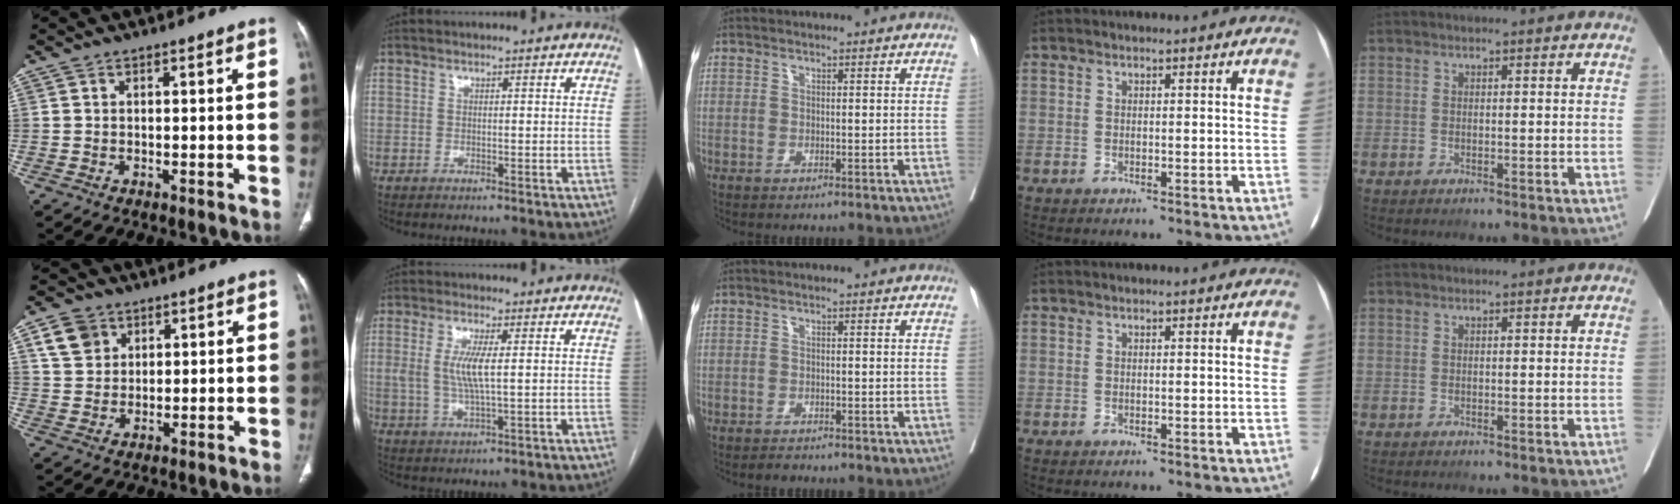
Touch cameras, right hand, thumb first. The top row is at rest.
{"thumb": {"total": 6.3, "force": [3.0, 5.0, 2.4], "torque": [-0.026, -0.007, 0.061]}, "index": {"total": 5.7, "force": [0.7, 1.0, 5.5], "torque": [-0.123, -0.001, 0.017]}, "middle": {"total": 1.2, "force": [-1.1, 0.4, 0.2], "torque": [-0.004, -0.001, -0.013]}}